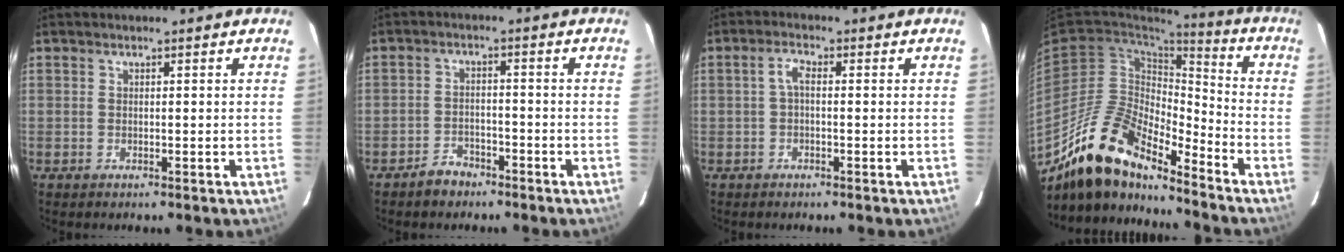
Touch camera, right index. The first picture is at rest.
{"total": 4.2, "force": [-3.3, 2.4, 0.9], "torque": [-0.030, 0.013, -0.053]}
{"total": 2.3, "force": [-0.1, 0.9, 2.1], "torque": [-0.044, 0.009, -0.003]}
{"total": 17.6, "force": [-14.4, 5.3, 8.6], "torque": [-0.162, -0.002, -0.273]}